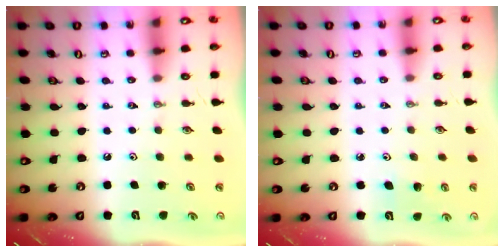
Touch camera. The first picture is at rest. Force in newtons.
{"total": 4.2, "press": 4.1, "slide": 0.9}